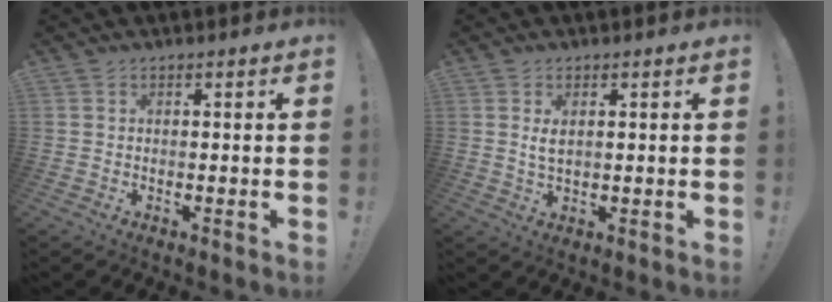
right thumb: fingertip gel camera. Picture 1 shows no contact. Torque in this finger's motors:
{"motor_torque": [-0.29, 0.22, 0.05, 0.31, 0.00]}